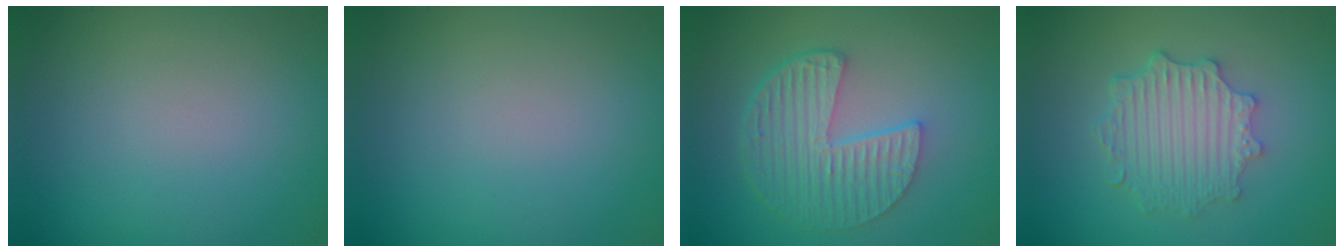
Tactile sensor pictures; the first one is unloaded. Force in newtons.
{"total": 0.0}
{"total": 5.9, "press": 4.3, "slide": 4.0}
{"total": 4.5, "press": 3.6, "slide": 2.7}